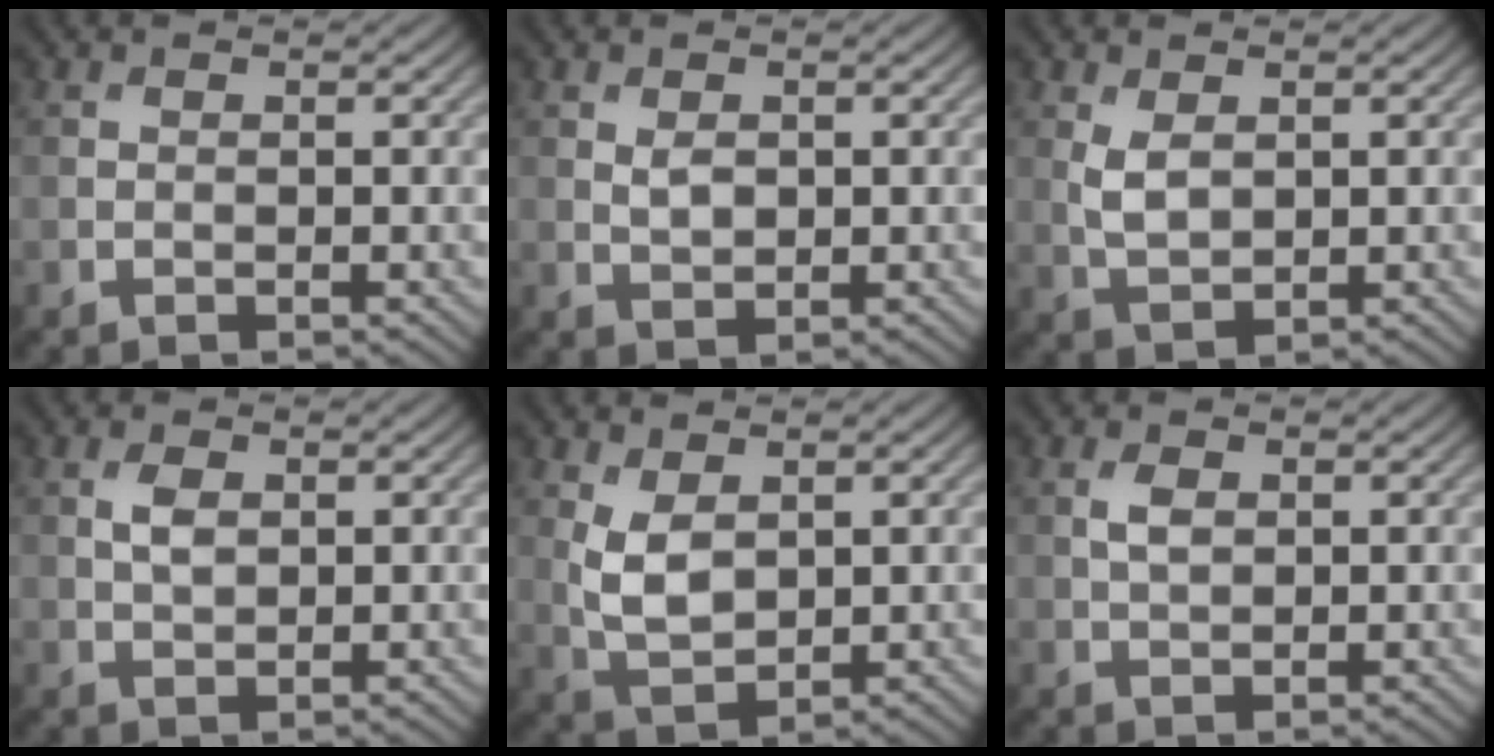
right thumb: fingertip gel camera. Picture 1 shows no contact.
{"total": 1.8, "force": [0.5, 1.1, 1.3], "torque": [-0.028, -0.004, 0.013]}
{"total": 3.0, "force": [0.9, 1.6, 2.3], "torque": [-0.058, -0.004, 0.024]}
{"total": 2.4, "force": [0.6, 1.4, 1.8], "torque": [-0.043, -0.001, 0.013]}
{"total": 4.7, "force": [1.3, 2.6, 3.7], "torque": [-0.089, -0.005, 0.033]}
{"total": 2.1, "force": [0.6, 1.2, 1.6], "torque": [-0.037, -0.001, 0.011]}